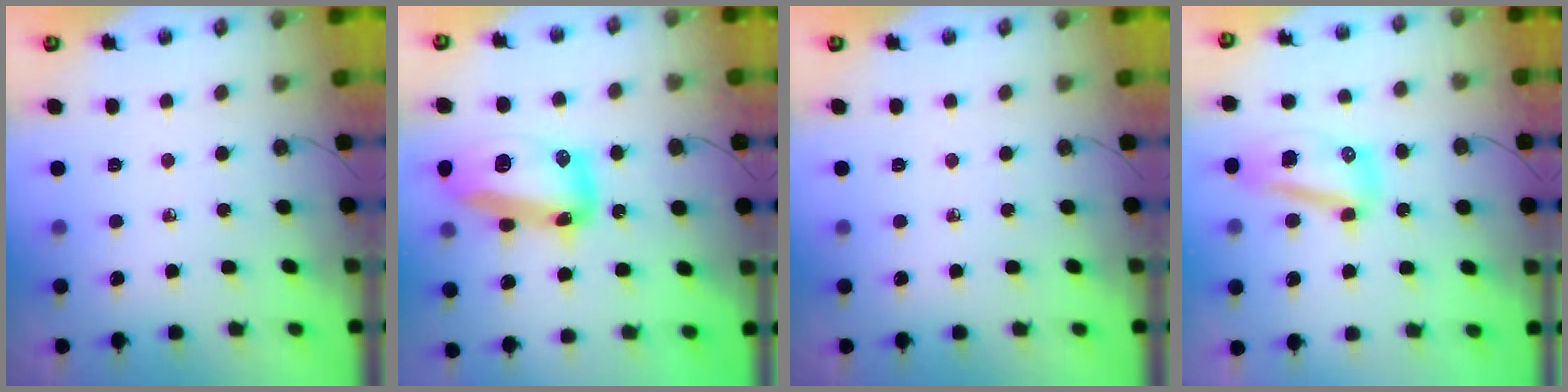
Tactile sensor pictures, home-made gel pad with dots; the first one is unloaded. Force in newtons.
{"total": 18.6, "press": 18.5, "slide": 1.8}
{"total": 0.0}
{"total": 9.4, "press": 9.3, "slide": 1.1}